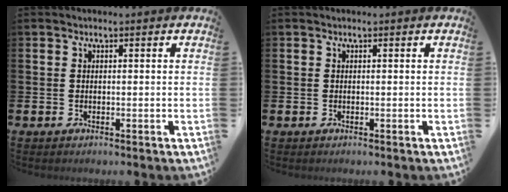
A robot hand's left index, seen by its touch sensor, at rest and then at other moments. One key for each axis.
{"total": 0.0}